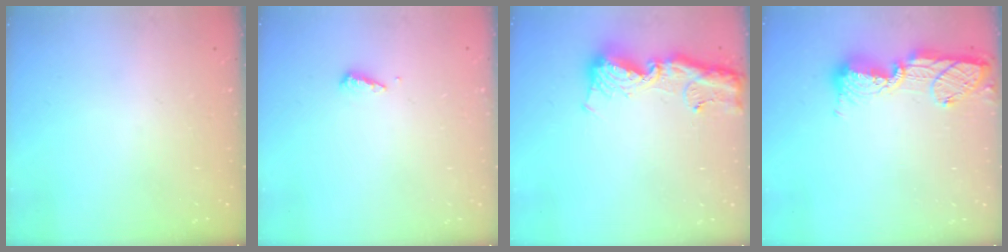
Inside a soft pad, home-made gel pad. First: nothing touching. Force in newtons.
{"total": 3.2, "press": 3.1, "slide": 0.3}
{"total": 13.2, "press": 13.1, "slide": 1.3}
{"total": 13.9, "press": 13.8, "slide": 1.0}